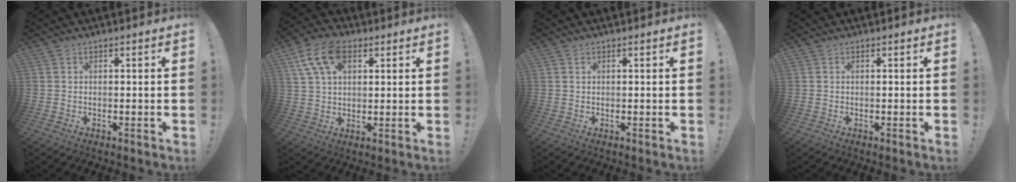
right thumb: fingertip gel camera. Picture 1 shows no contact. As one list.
[{"total": 12.6, "force": [5.5, 7.7, 8.3], "torque": [-0.156, -0.008, 0.102]}, {"total": 0.5, "force": [0.5, 0.1, 0.2], "torque": [-0.003, 0.000, 0.010]}, {"total": 0.0}]